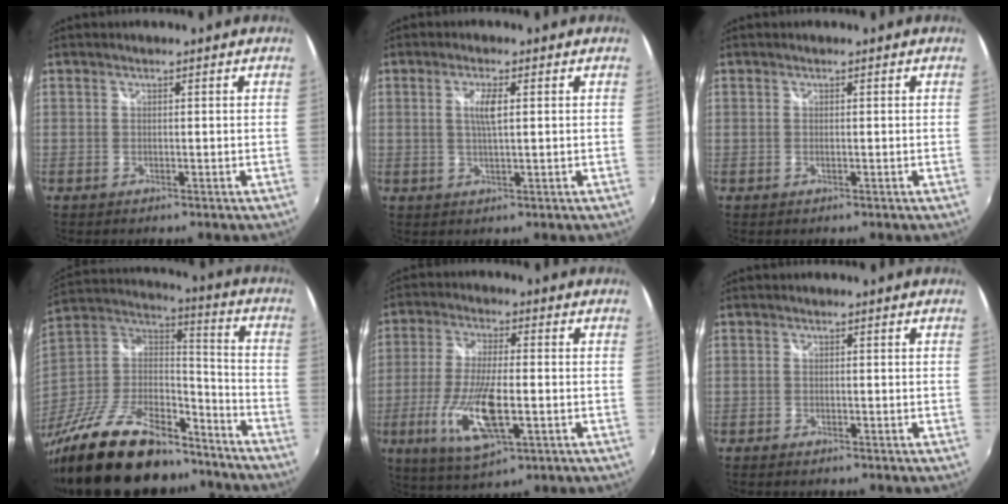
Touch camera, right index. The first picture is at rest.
{"total": 3.3, "force": [0.7, 0.6, 3.2], "torque": [-0.060, -0.001, 0.012]}
{"total": 0.0}
{"total": 31.4, "force": [-23.0, 13.1, 16.8], "torque": [-0.339, 0.003, -0.357]}
{"total": 13.2, "force": [-3.8, 3.8, 12.0], "torque": [-0.247, -0.019, -0.070]}
{"total": 1.5, "force": [-1.3, 0.6, 0.4], "torque": [-0.012, -0.004, -0.025]}